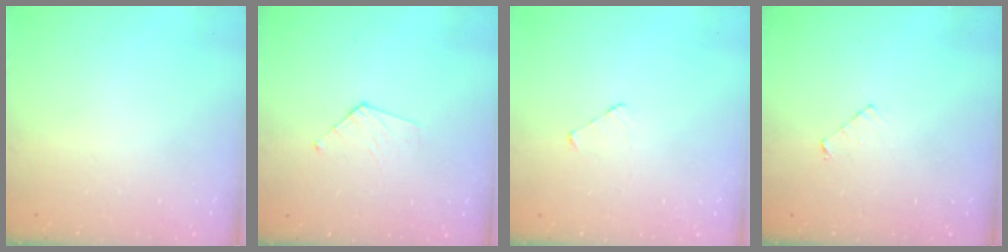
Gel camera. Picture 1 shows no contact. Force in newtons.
{"total": 3.5, "press": 3.5, "slide": 0.3}
{"total": 3.0, "press": 2.9, "slide": 0.3}
{"total": 3.4, "press": 3.3, "slide": 0.3}